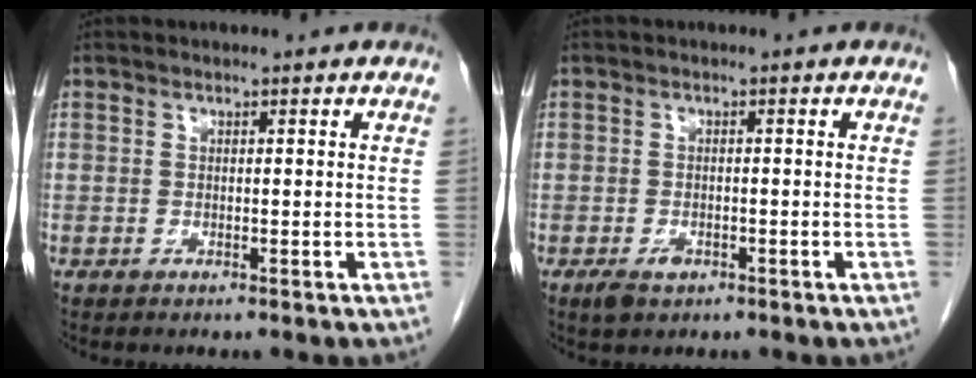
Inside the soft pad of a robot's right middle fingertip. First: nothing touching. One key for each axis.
{"total": 2.2, "fx": -1.3, "fy": 1.1, "fz": 1.5, "tx": -0.029, "ty": -0.001, "tz": -0.016}